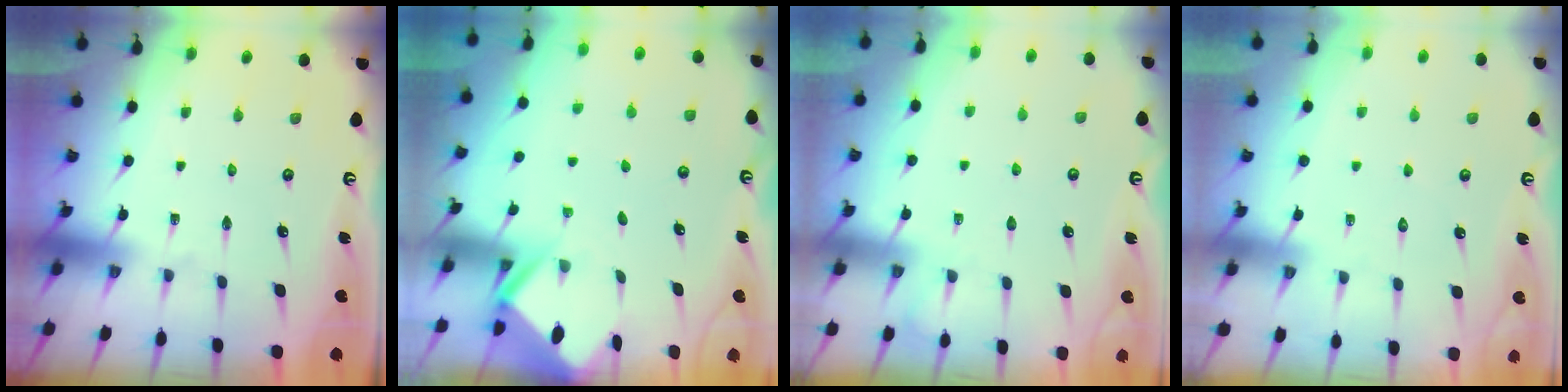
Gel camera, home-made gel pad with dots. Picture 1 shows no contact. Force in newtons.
{"total": 2.4, "press": 2.4, "slide": 0.1}
{"total": 5.9, "press": 5.8, "slide": 0.8}
{"total": 3.3, "press": 3.3, "slide": 0.3}